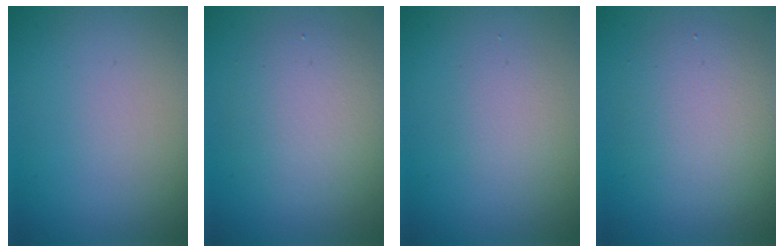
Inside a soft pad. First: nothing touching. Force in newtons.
{"total": 4.3, "press": 4.3, "slide": 0.4}
{"total": 1.7, "press": 1.7, "slide": 0.0}
{"total": 4.9, "press": 4.9, "slide": 0.4}